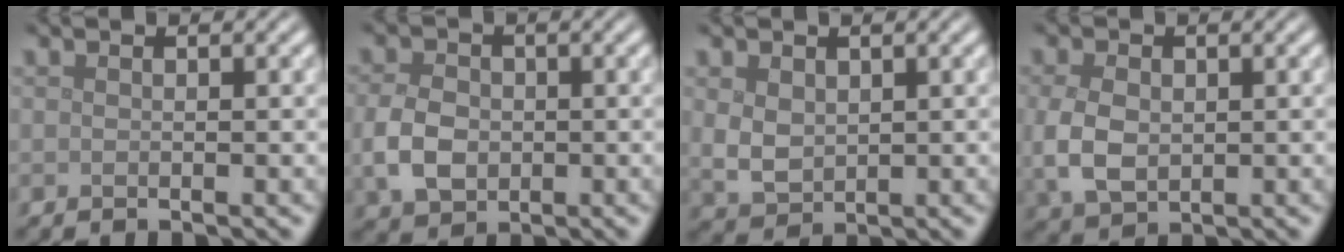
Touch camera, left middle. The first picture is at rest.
{"total": 4.5, "force": [-0.7, 3.4, 2.9], "torque": [-0.068, -0.004, -0.016]}
{"total": 2.9, "force": [0.6, 2.2, 1.8], "torque": [-0.046, -0.005, 0.016]}
{"total": 4.5, "force": [-0.2, 3.3, 3.1], "torque": [-0.079, -0.004, 0.000]}